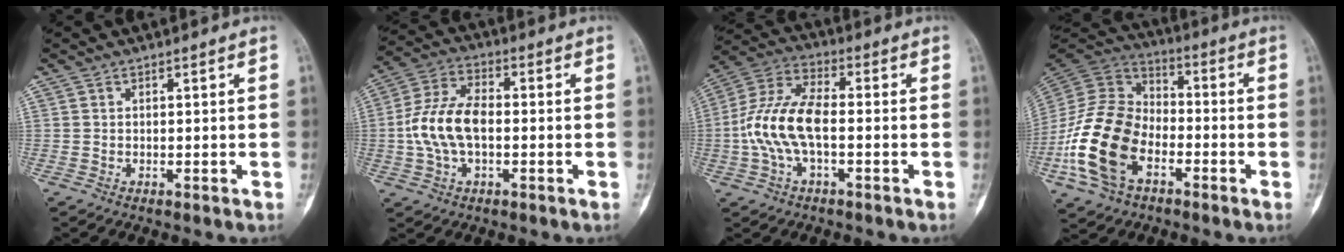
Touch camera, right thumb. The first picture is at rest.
{"total": 11.2, "force": [-1.0, 6.3, 9.1], "torque": [-0.187, 0.028, -0.023]}
{"total": 12.5, "force": [-1.8, 5.9, 10.9], "torque": [-0.236, 0.036, -0.038]}
{"total": 18.8, "force": [-6.8, 12.2, 12.6], "torque": [-0.243, 0.046, -0.134]}